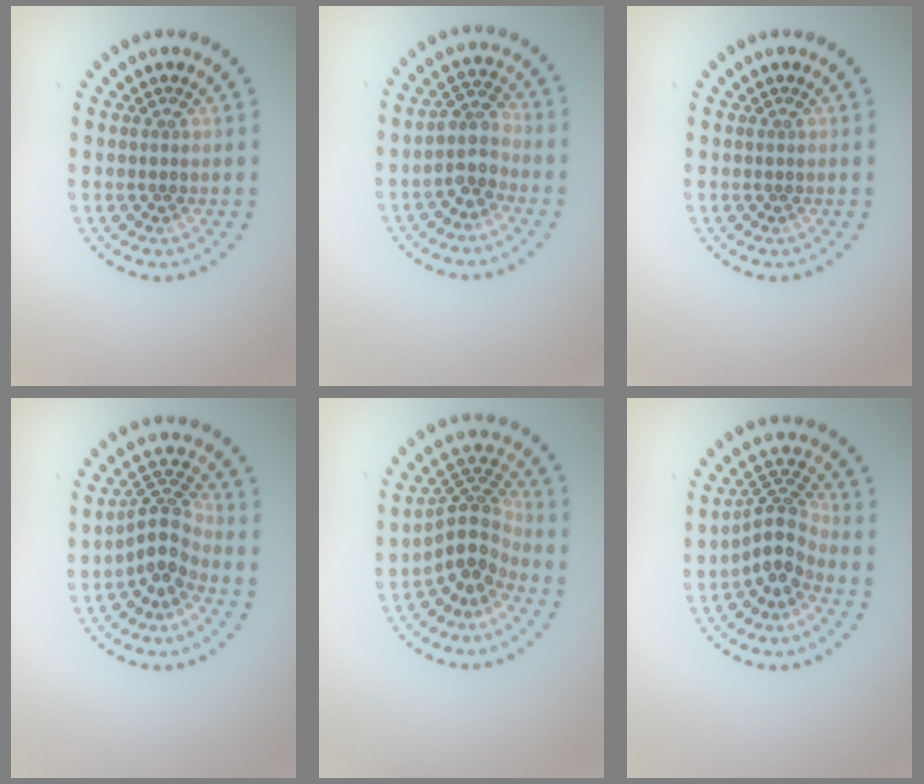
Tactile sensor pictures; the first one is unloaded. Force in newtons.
{"total": 3.0, "press": 2.4, "slide": 1.8}
{"total": 0.0}
{"total": 3.5, "press": 2.7, "slide": 2.2}
{"total": 4.2, "press": 3.0, "slide": 3.0}
{"total": 3.7, "press": 2.7, "slide": 2.5}